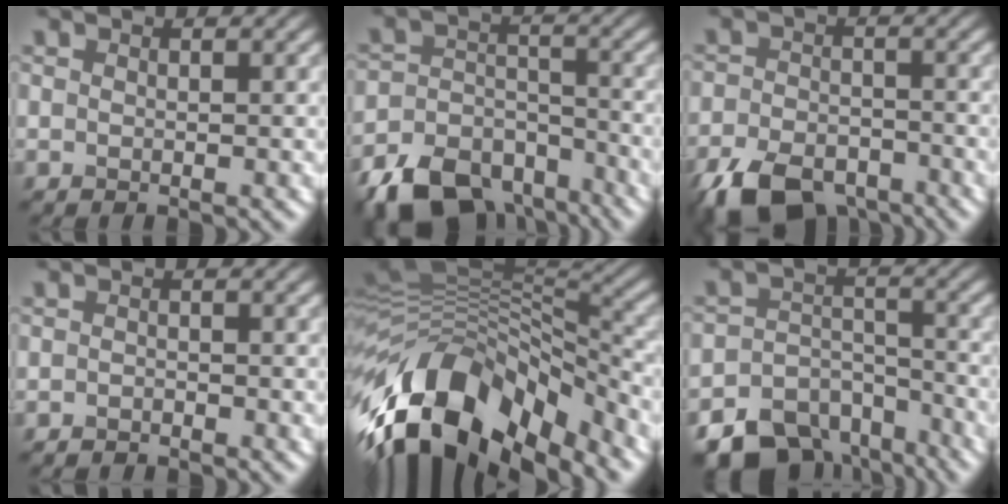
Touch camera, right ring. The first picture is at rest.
{"total": 9.5, "force": [-7.2, 5.0, 3.6], "torque": [-0.061, -0.014, -0.122]}
{"total": 8.2, "force": [-5.9, 4.1, 3.9], "torque": [-0.078, -0.016, -0.105]}
{"total": 0.8, "force": [-0.7, 0.1, -0.2], "torque": [0.006, -0.001, -0.014]}
{"total": 13.9, "force": [-7.8, 7.3, 8.9], "torque": [-0.171, 0.021, -0.138]}
{"total": 11.2, "force": [-8.7, 6.6, 2.7], "torque": [-0.036, -0.007, -0.119]}